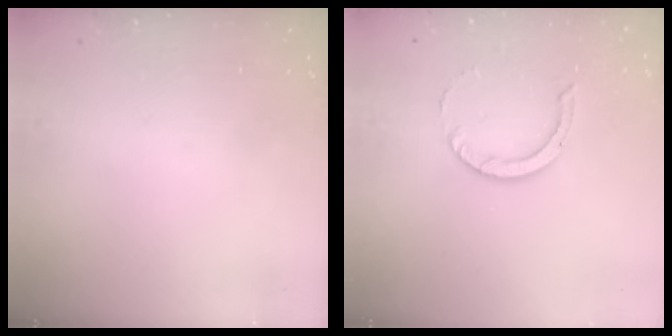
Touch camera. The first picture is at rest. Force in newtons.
{"total": 5.3, "press": 5.3, "slide": 0.1}